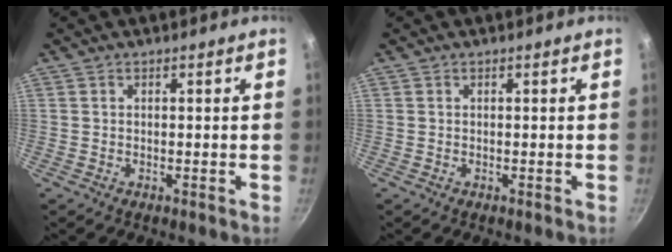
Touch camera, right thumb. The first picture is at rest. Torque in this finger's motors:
{"motor_torque": [-0.01, 0.01, 0.00, 0.00, 0.00]}